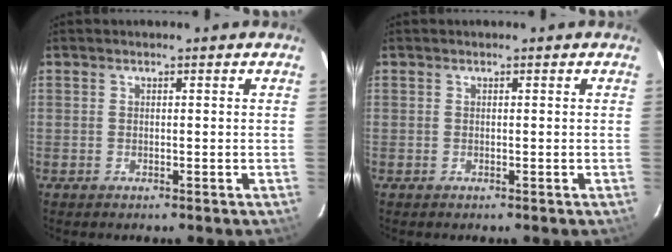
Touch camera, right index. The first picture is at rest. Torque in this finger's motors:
{"motor_torque": [0.01, 0.00, 0.00, 0.00]}